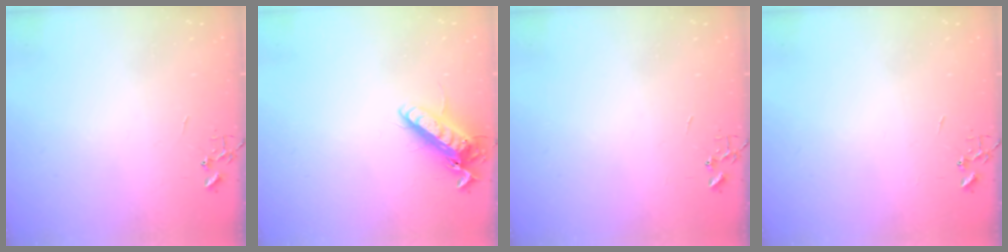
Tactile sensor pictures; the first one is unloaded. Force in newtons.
{"total": 14.2, "press": 14.0, "slide": 2.5}
{"total": 0.0}
{"total": 0.0}